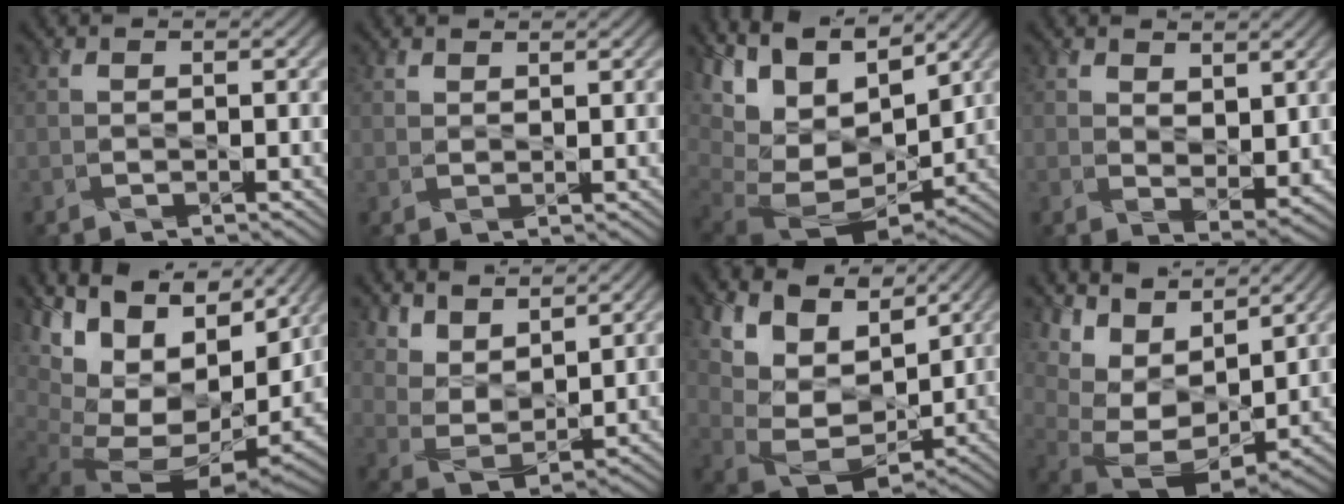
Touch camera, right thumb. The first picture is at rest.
{"total": 0.9, "force": [0.9, 0.0, 0.1], "torque": [-0.007, -0.001, 0.020]}
{"total": 15.5, "force": [5.0, 9.3, 11.3], "torque": [-0.241, 0.019, 0.125]}
{"total": 3.9, "force": [2.2, 2.1, 2.5], "torque": [-0.055, -0.015, 0.042]}
{"total": 17.3, "force": [4.7, 10.3, 13.1], "torque": [-0.227, 0.016, 0.117]}
{"total": 7.9, "force": [6.4, 2.8, 3.7], "torque": [-0.085, -0.023, 0.135]}
{"total": 11.1, "force": [6.4, 6.5, 6.3], "torque": [-0.158, 0.018, 0.111]}
{"total": 12.0, "force": [7.3, 6.0, 7.5], "torque": [-0.178, 0.029, 0.144]}